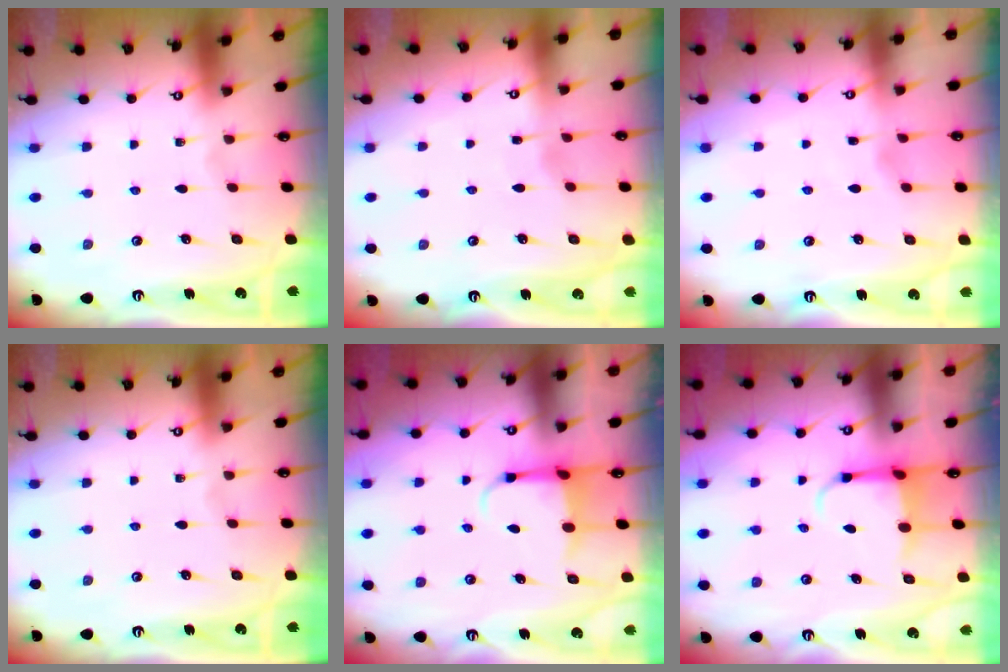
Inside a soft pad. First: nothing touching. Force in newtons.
{"total": 2.6, "press": 2.5, "slide": 0.2}
{"total": 2.2, "press": 2.2, "slide": 0.3}
{"total": 0.0}
{"total": 4.0, "press": 3.8, "slide": 1.0}
{"total": 4.0, "press": 3.8, "slide": 1.0}